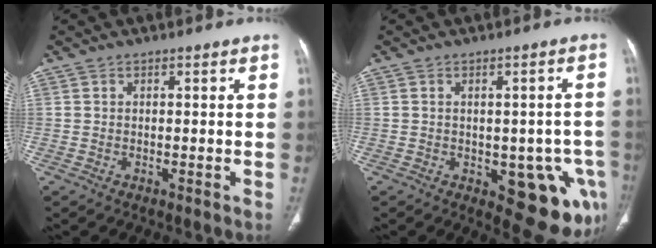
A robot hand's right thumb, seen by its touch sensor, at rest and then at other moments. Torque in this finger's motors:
{"motor_torque": [1.54, 1.64, 0.02, -0.04, 0.19]}